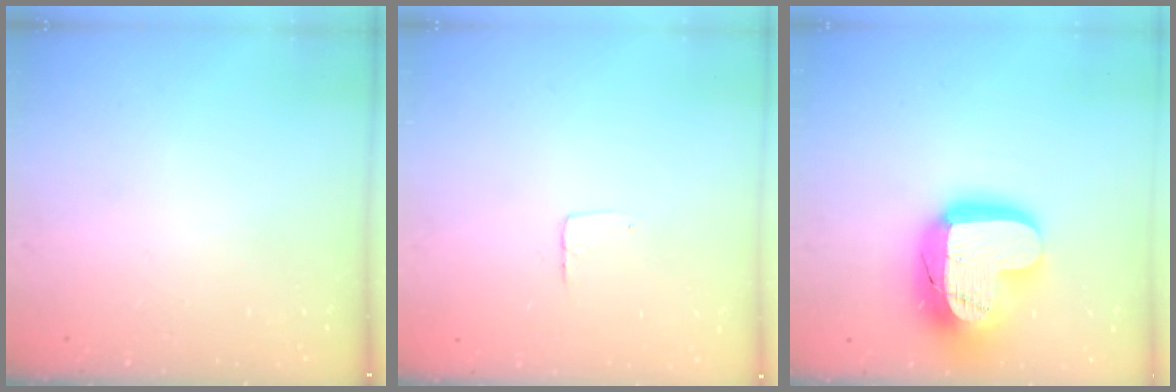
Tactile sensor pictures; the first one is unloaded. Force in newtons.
{"total": 2.9, "press": 2.9, "slide": 0.2}
{"total": 21.1, "press": 21.0, "slide": 1.7}